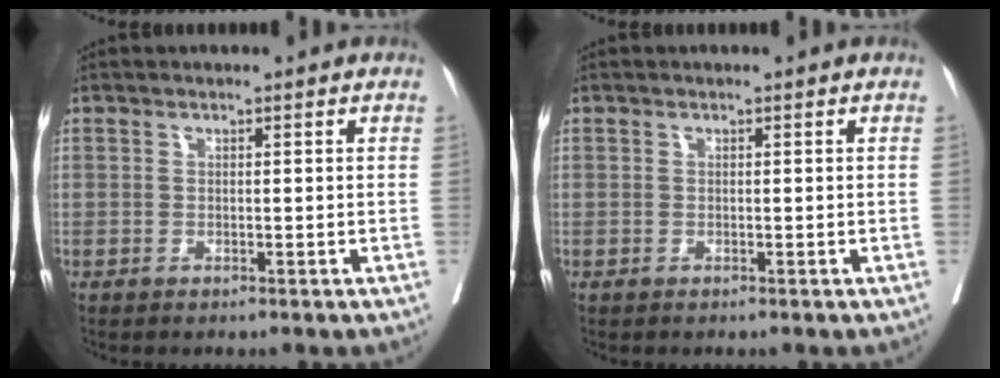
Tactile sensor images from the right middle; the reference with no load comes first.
{"total": 0.0}